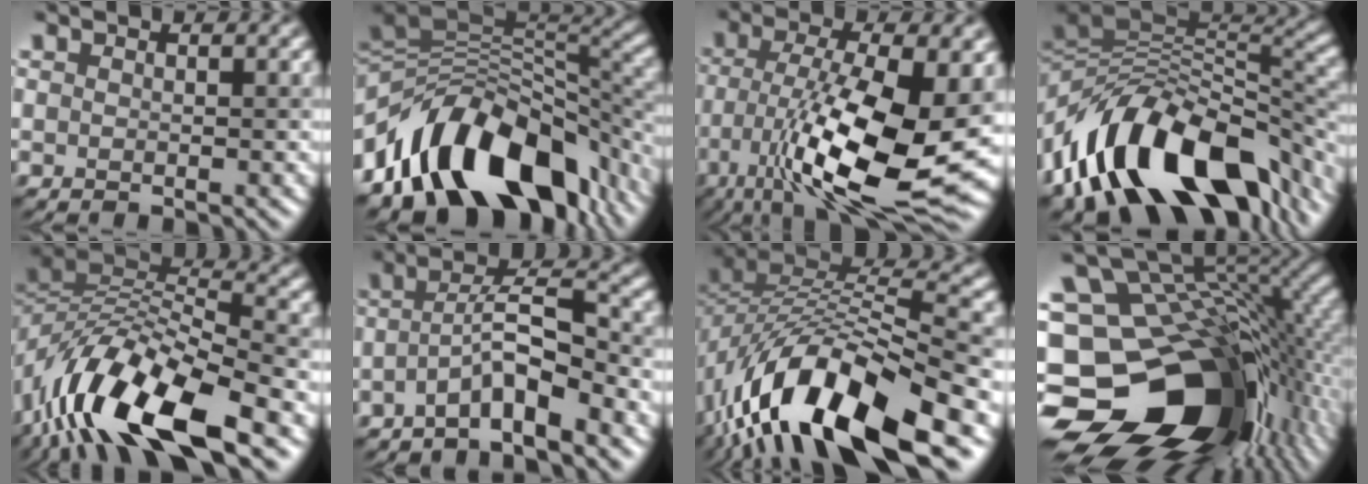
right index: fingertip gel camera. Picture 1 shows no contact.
{"total": 13.2, "force": [-6.7, 7.6, 8.4], "torque": [-0.111, 0.025, -0.119]}
{"total": 14.0, "force": [-3.8, 5.3, 12.4], "torque": [-0.220, -0.021, -0.061]}
{"total": 14.3, "force": [-6.0, 8.1, 10.2], "torque": [-0.167, 0.016, -0.093]}
{"total": 12.5, "force": [-6.8, 4.6, 9.4], "torque": [-0.166, 0.009, -0.131]}
{"total": 5.5, "force": [-3.3, 1.0, 4.2], "torque": [-0.069, 0.025, -0.062]}
{"total": 15.0, "force": [-8.1, 5.6, 11.3], "torque": [-0.209, 0.020, -0.150]}
{"total": 19.2, "force": [-5.7, 13.3, 12.6], "torque": [-0.234, 0.002, -0.075]}